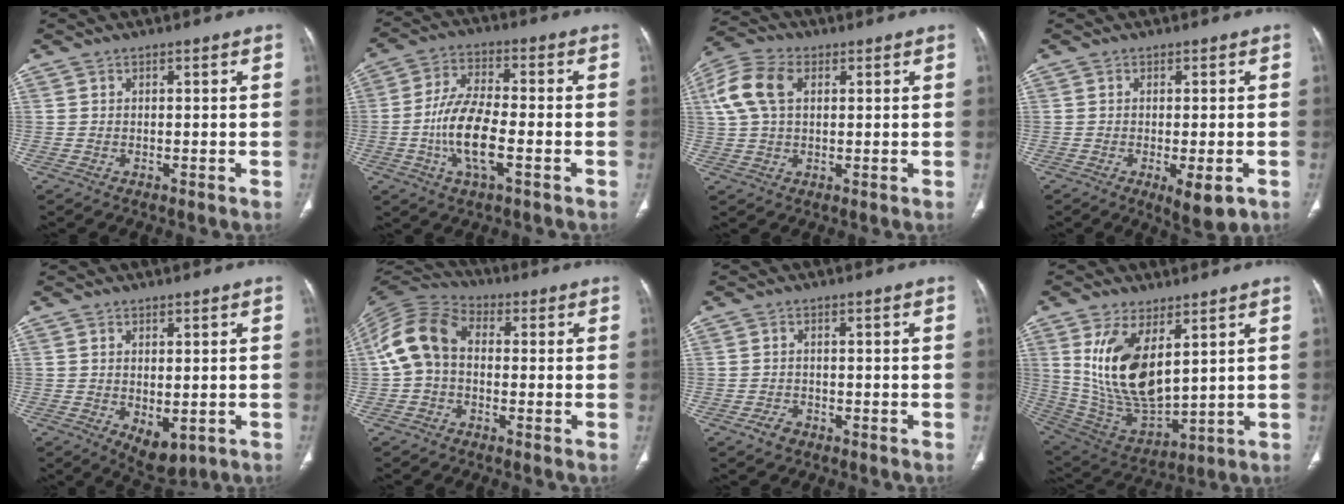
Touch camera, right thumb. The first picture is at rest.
{"total": 11.4, "force": [-3.0, 4.2, 10.1], "torque": [-0.205, 0.014, -0.061]}
{"total": 9.3, "force": [2.5, 5.9, 6.8], "torque": [-0.149, 0.020, 0.047]}
{"total": 5.7, "force": [-2.1, 1.8, 4.9], "torque": [-0.071, -0.012, -0.023]}
{"total": 5.5, "force": [-1.2, 2.9, 4.5], "torque": [-0.062, -0.010, 0.000]}
{"total": 10.7, "force": [-0.1, 7.6, 7.6], "torque": [-0.146, 0.030, -0.017]}
{"total": 2.0, "force": [-1.3, 1.3, 0.8], "torque": [-0.017, 0.008, -0.019]}
{"total": 16.5, "force": [5.7, 7.9, 13.3], "torque": [-0.241, -0.028, 0.134]}